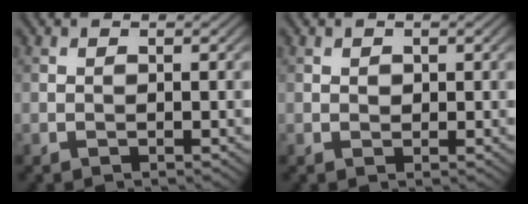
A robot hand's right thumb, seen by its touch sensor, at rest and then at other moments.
{"total": 0.7, "force": [0.2, 0.6, 0.2], "torque": [-0.007, -0.004, 0.004]}